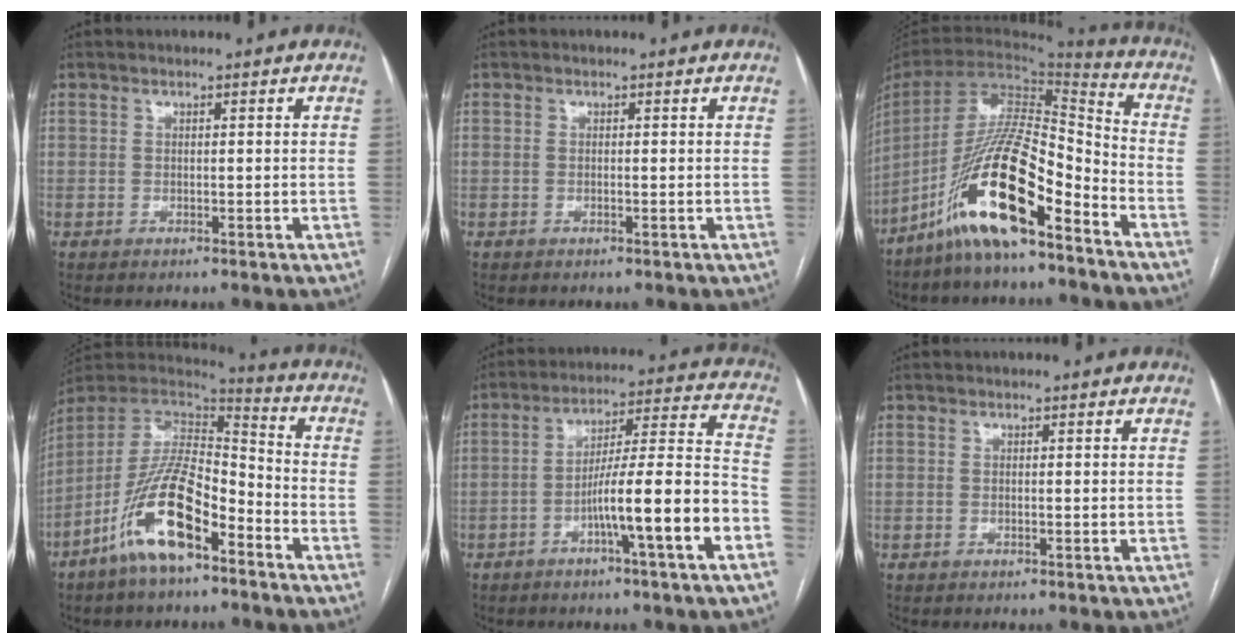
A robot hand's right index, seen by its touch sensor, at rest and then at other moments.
{"total": 0.0}
{"total": 17.6, "force": [-10.9, 3.0, 13.4], "torque": [-0.274, -0.002, -0.200]}
{"total": 14.9, "force": [-8.3, 4.4, 11.6], "torque": [-0.224, 0.002, -0.152]}
{"total": 13.4, "force": [-5.6, -0.4, 12.1], "torque": [-0.190, 0.016, -0.088]}
{"total": 0.0}